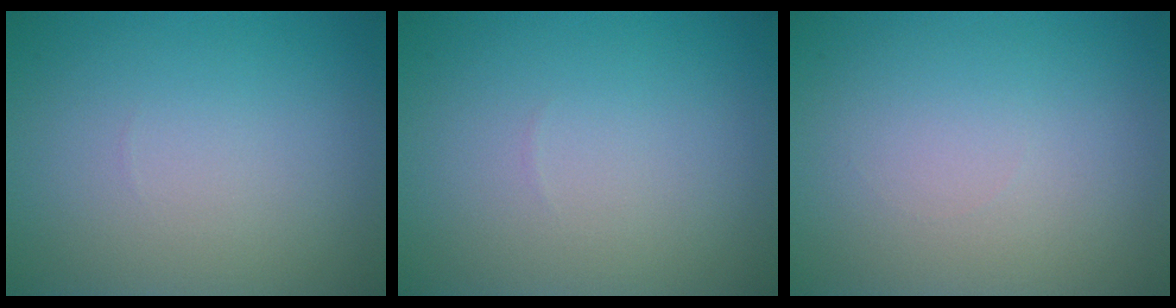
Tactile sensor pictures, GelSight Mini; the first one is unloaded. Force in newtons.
{"total": 0.0}
{"total": 0.0}